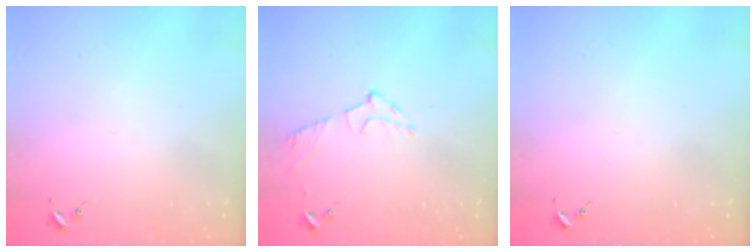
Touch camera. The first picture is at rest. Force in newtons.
{"total": 7.6, "press": 7.6, "slide": 0.9}
{"total": 0.0}